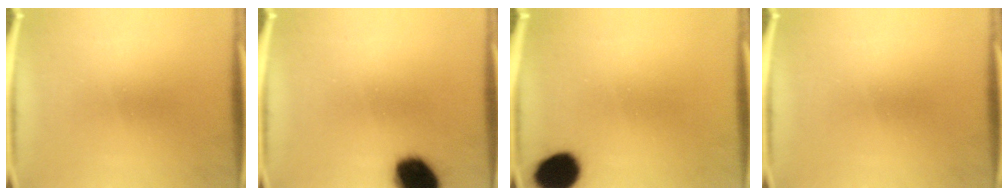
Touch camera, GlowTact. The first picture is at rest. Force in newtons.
{"total": 14.9}
{"total": 11.2}
{"total": 0.0}